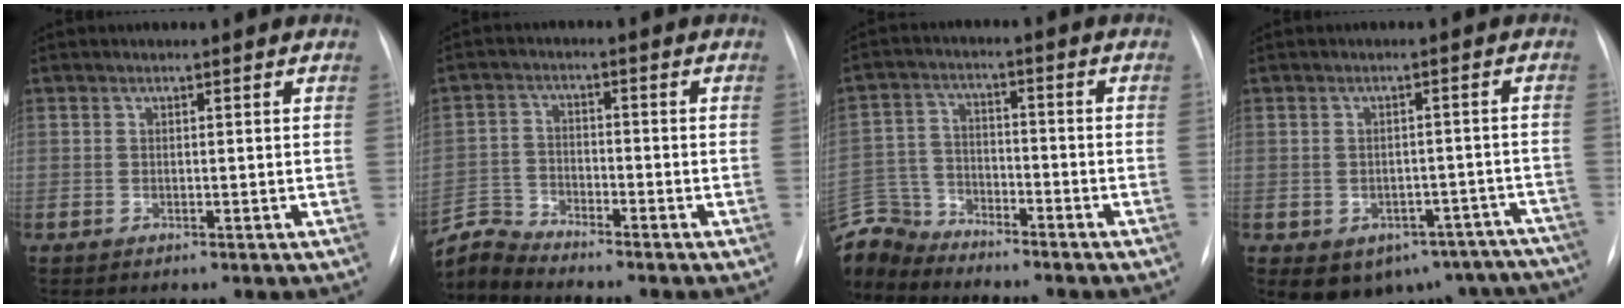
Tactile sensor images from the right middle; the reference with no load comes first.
{"total": 6.0, "force": [-5.9, -0.9, -0.8], "torque": [0.003, 0.002, -0.114]}
{"total": 10.2, "force": [-9.7, 3.0, 0.8], "torque": [-0.030, 0.013, -0.190]}
{"total": 15.5, "force": [-11.4, 9.3, 5.0], "torque": [-0.059, 0.034, -0.114]}